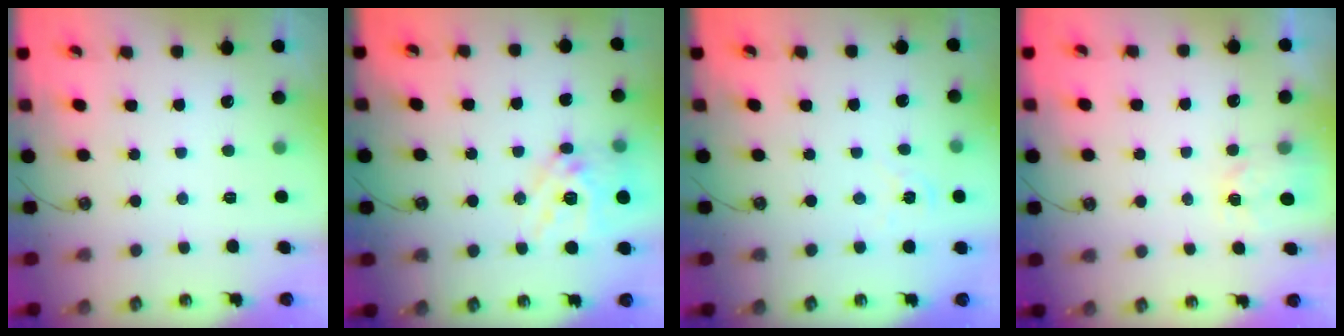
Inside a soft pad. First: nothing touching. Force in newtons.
{"total": 15.4, "press": 15.3, "slide": 1.4}
{"total": 1.6, "press": 1.5, "slide": 0.3}
{"total": 3.0, "press": 3.0, "slide": 0.3}